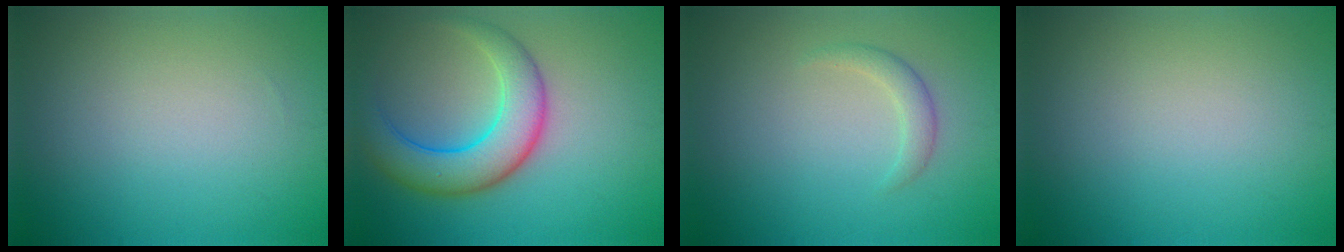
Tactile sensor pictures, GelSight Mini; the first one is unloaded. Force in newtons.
{"total": 6.6, "press": 6.6, "slide": 0.4}
{"total": 1.6, "press": 1.6, "slide": 0.0}
{"total": 0.0}